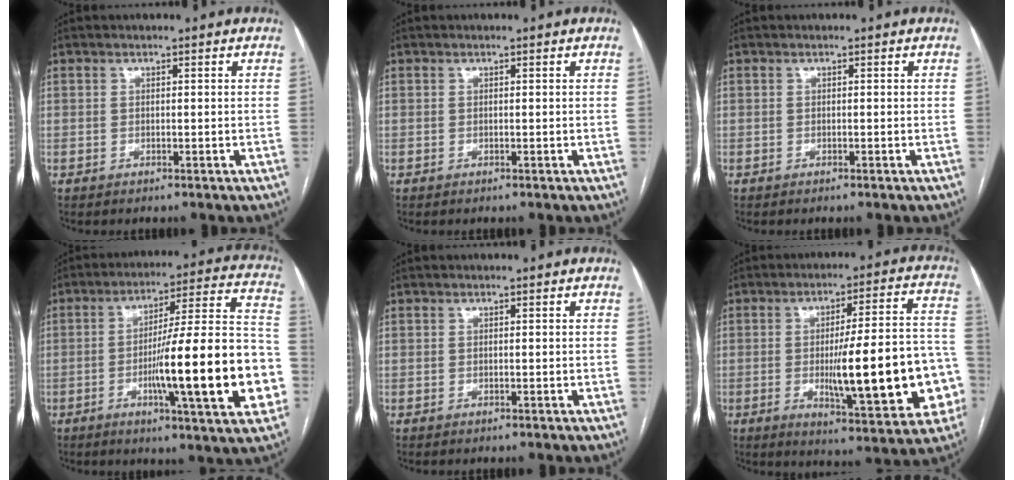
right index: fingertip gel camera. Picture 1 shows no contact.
{"total": 0.0}
{"total": 0.0}
{"total": 21.7, "force": [-5.3, 1.7, 21.0], "torque": [-0.265, 0.011, -0.074]}
{"total": 0.0}
{"total": 19.8, "force": [-3.8, 3.6, 19.1], "torque": [-0.223, 0.020, -0.040]}